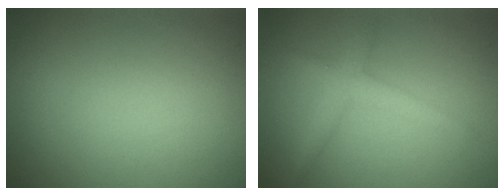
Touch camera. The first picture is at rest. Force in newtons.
{"total": 2.4, "press": 2.4, "slide": 0.3}